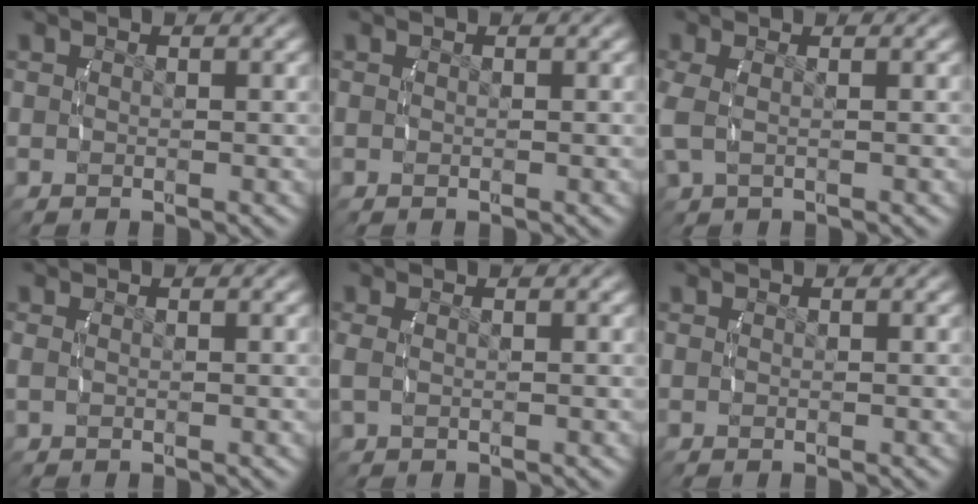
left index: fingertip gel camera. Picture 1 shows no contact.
{"total": 0.0}
{"total": 2.0, "force": [0.2, 1.0, 1.7], "torque": [-0.051, -0.002, 0.011]}
{"total": 0.8, "force": [0.0, 0.5, 0.6], "torque": [-0.023, -0.005, 0.004]}
{"total": 1.2, "force": [0.1, 0.6, 1.0], "torque": [-0.034, -0.004, 0.007]}
{"total": 0.0}